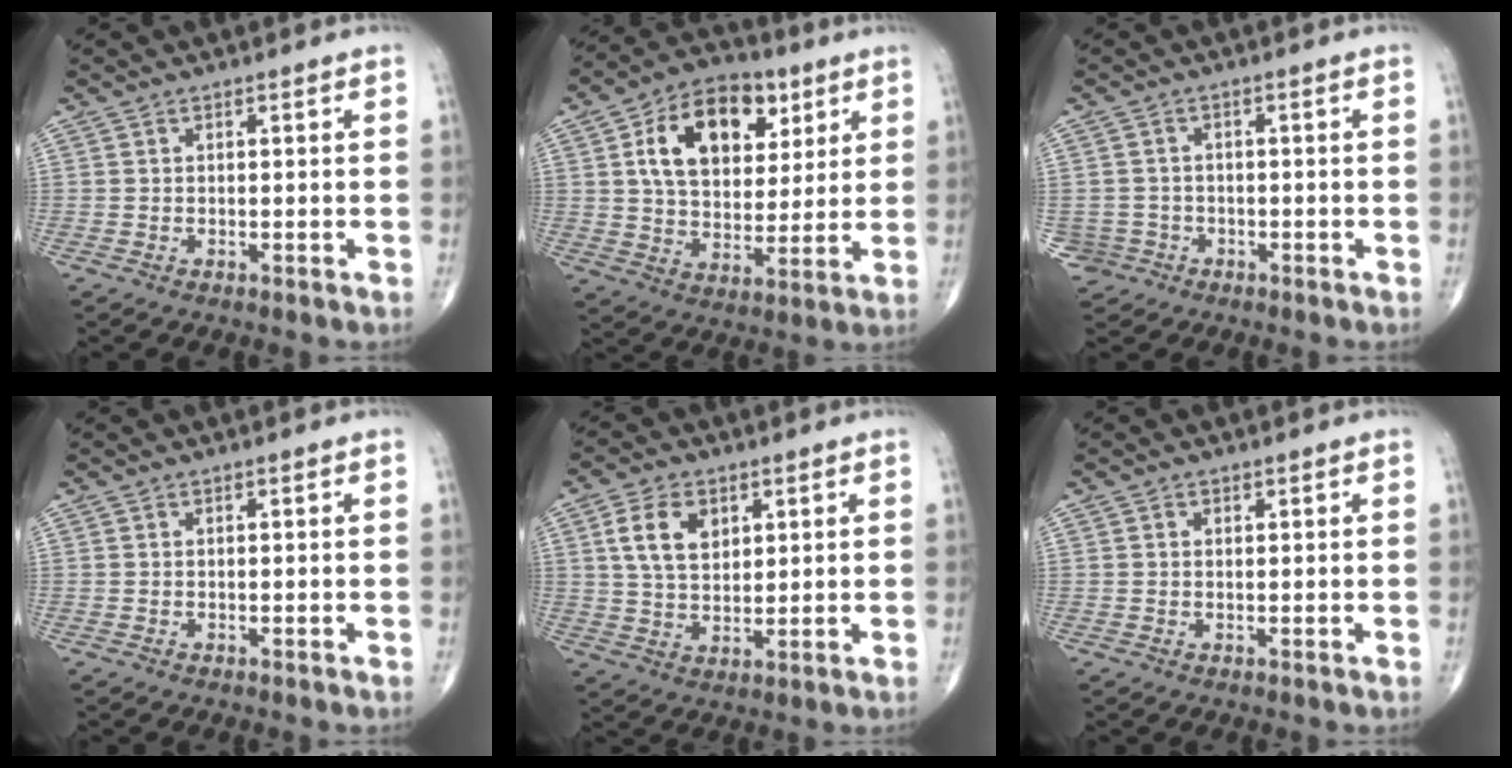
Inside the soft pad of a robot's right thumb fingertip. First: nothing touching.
{"total": 17.7, "force": [6.3, 11.4, 11.9], "torque": [-0.162, -0.010, 0.105]}
{"total": 3.9, "force": [-1.6, 3.6, -0.2], "torque": [0.017, 0.014, -0.027]}
{"total": 0.0}
{"total": 8.2, "force": [3.0, 5.3, 5.6], "torque": [-0.093, -0.011, 0.058]}
{"total": 0.6, "force": [0.3, 0.5, 0.2], "torque": [-0.003, -0.002, 0.005]}